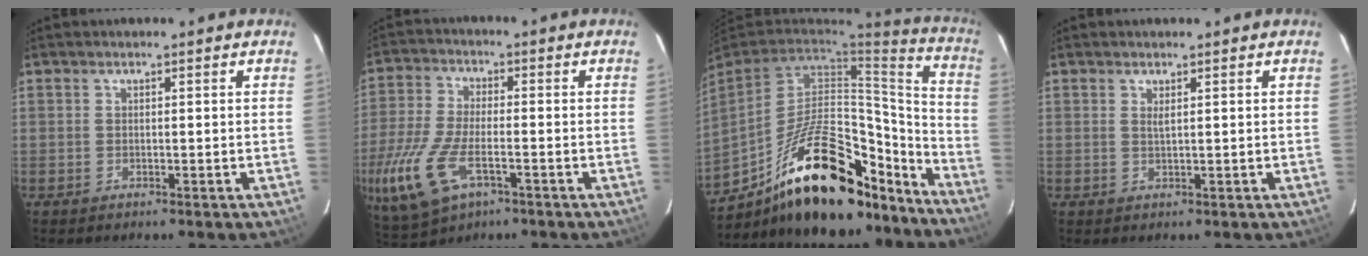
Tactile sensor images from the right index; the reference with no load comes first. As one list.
[{"total": 17.3, "force": [-7.1, 8.6, 13.2], "torque": [-0.313, -0.035, -0.131]}, {"total": 27.0, "force": [-19.2, 11.0, 15.4], "torque": [-0.242, 0.037, -0.266]}, {"total": 1.0, "force": [0.6, 0.0, 0.8], "torque": [-0.015, 0.000, 0.011]}]